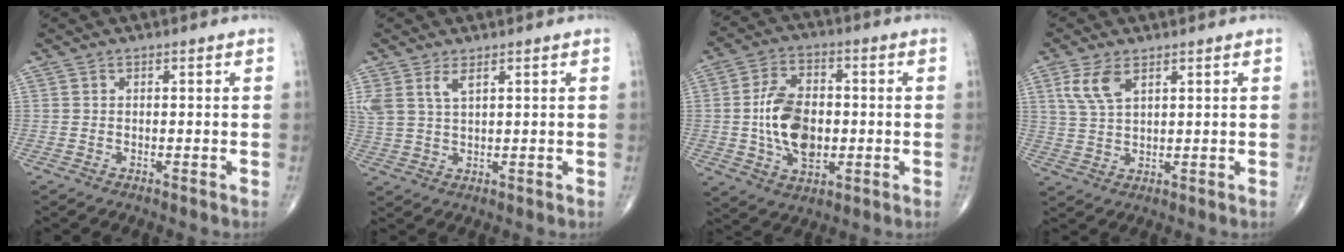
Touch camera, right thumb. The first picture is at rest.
{"total": 4.8, "force": [2.6, 1.9, 3.6], "torque": [-0.084, -0.003, 0.061]}
{"total": 12.8, "force": [-0.7, 8.1, 9.9], "torque": [-0.159, 0.008, -0.010]}
{"total": 5.8, "force": [2.9, 2.7, 4.2], "torque": [-0.089, -0.004, 0.066]}